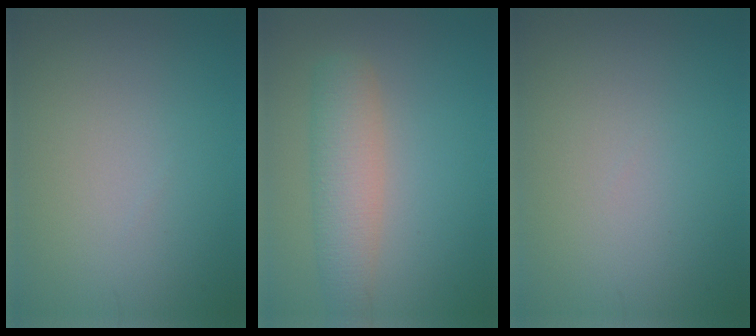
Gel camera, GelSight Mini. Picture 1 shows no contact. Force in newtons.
{"total": 4.2, "press": 4.2, "slide": 0.3}
{"total": 0.0}